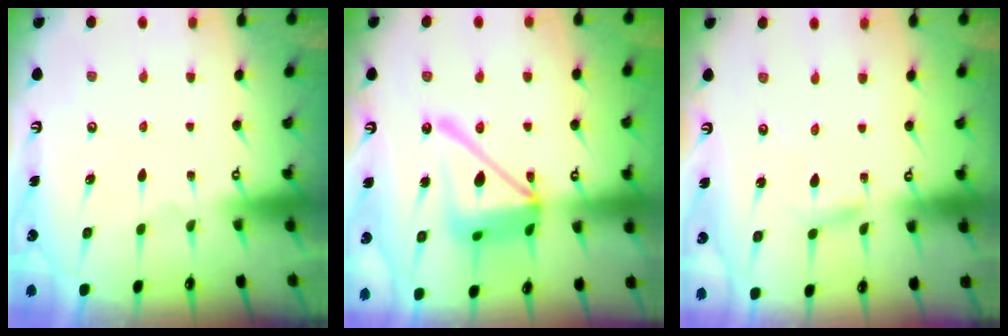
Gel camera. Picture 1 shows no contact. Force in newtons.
{"total": 18.7, "press": 18.6, "slide": 1.7}
{"total": 2.5, "press": 2.5, "slide": 0.2}